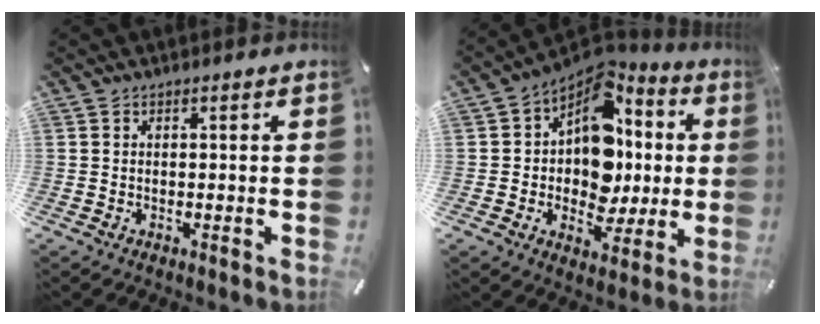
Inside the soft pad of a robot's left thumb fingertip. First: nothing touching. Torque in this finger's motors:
{"motor_torque": [2.15, 2.09, 1.05, 0.67, 0.17]}